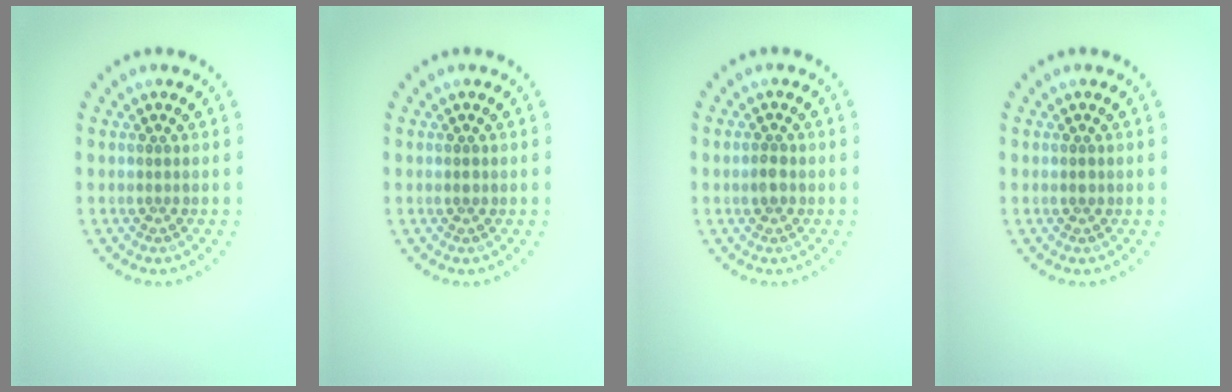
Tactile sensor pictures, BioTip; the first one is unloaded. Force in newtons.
{"total": 0.6, "press": 0.6, "slide": 0.1}
{"total": 1.4, "press": 1.4, "slide": 0.1}
{"total": 0.6, "press": 0.6, "slide": 0.0}